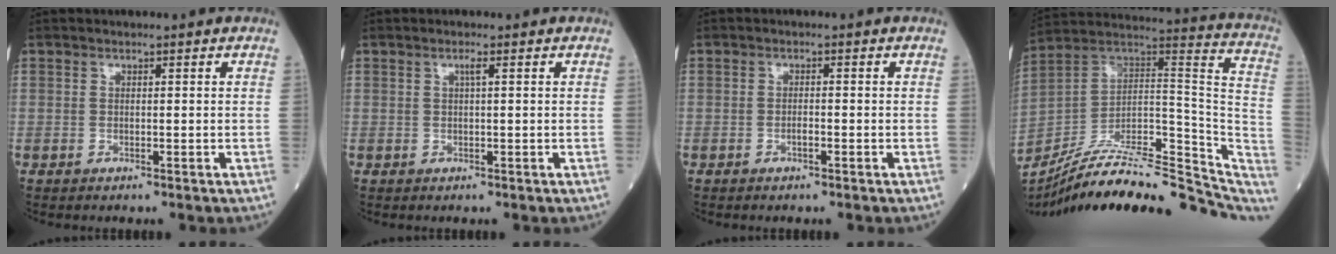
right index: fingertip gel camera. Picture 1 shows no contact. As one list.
[{"total": 0.9, "force": [0.3, -0.1, 0.8], "torque": [-0.016, 0.002, 0.006]}, {"total": 1.4, "force": [-0.6, 0.2, 1.2], "torque": [-0.023, 0.001, -0.012]}, {"total": 27.8, "force": [-23.4, 6.8, 13.4], "torque": [-0.156, 0.021, -0.348]}]